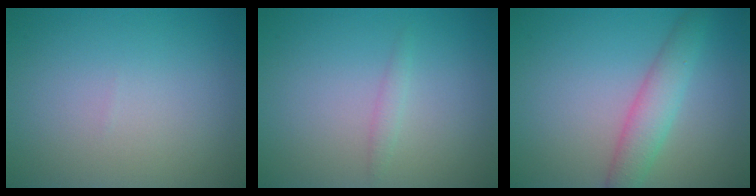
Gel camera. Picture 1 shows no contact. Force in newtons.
{"total": 0.8, "press": 0.8, "slide": 0.1}
{"total": 3.3, "press": 3.3, "slide": 0.1}